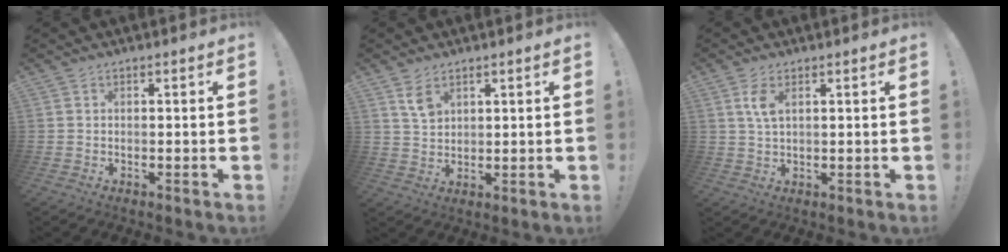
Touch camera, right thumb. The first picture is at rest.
{"total": 5.2, "force": [3.1, 3.1, 2.9], "torque": [-0.037, -0.018, 0.055]}
{"total": 4.6, "force": [1.8, 2.0, 3.7], "torque": [-0.066, -0.003, 0.031]}